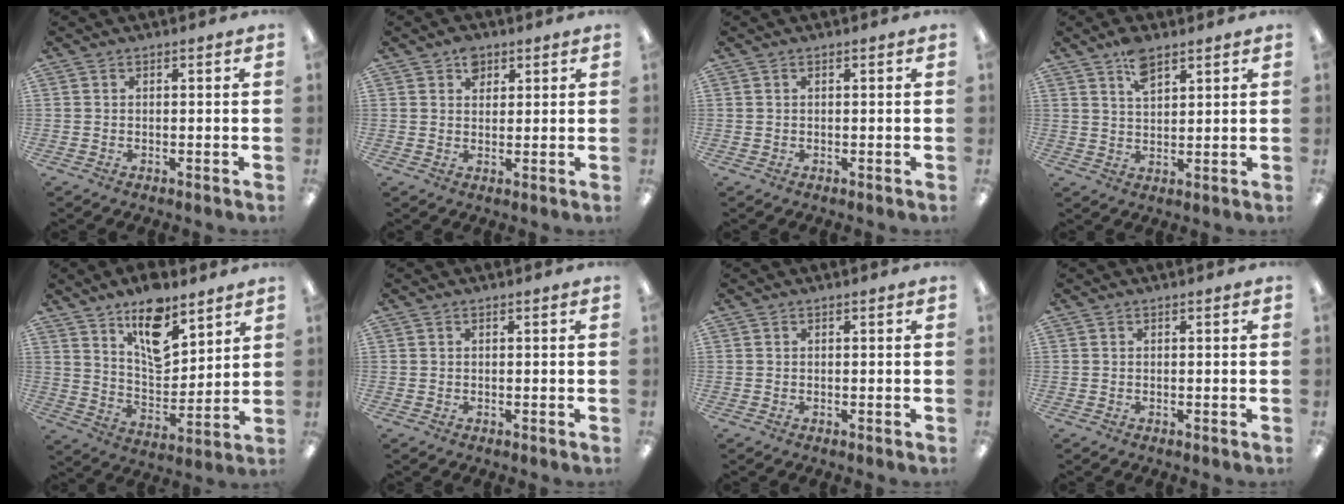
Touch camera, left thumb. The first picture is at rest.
{"total": 3.9, "force": [2.3, 2.7, 1.6], "torque": [-0.013, -0.006, 0.037]}
{"total": 0.0}
{"total": 6.0, "force": [4.0, 2.6, 3.6], "torque": [-0.064, -0.011, 0.071]}
{"total": 13.5, "force": [9.4, 5.8, 7.7], "torque": [-0.109, -0.059, 0.163]}
{"total": 0.0}
{"total": 0.0}
{"total": 0.0}